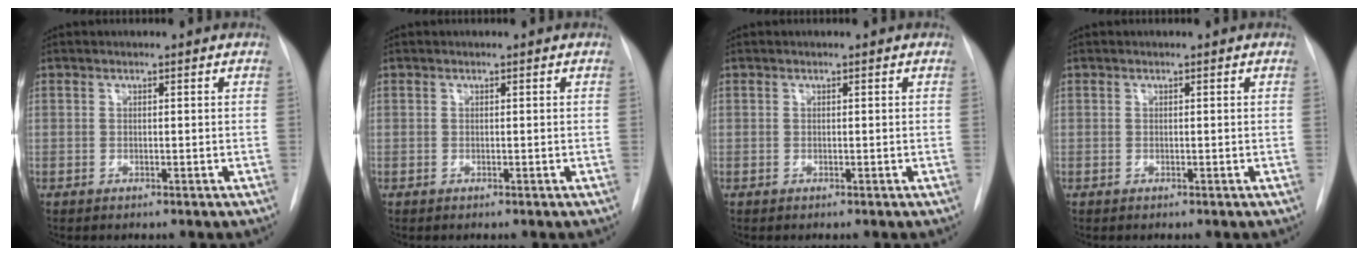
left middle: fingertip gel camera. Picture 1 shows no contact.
{"total": 0.0}
{"total": 0.0}
{"total": 0.0}